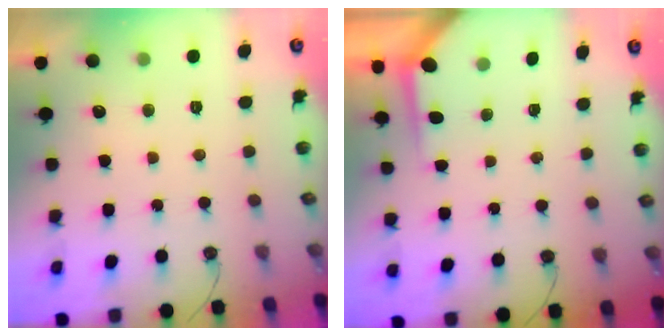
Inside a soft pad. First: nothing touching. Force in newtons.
{"total": 3.6, "press": 3.5, "slide": 0.4}